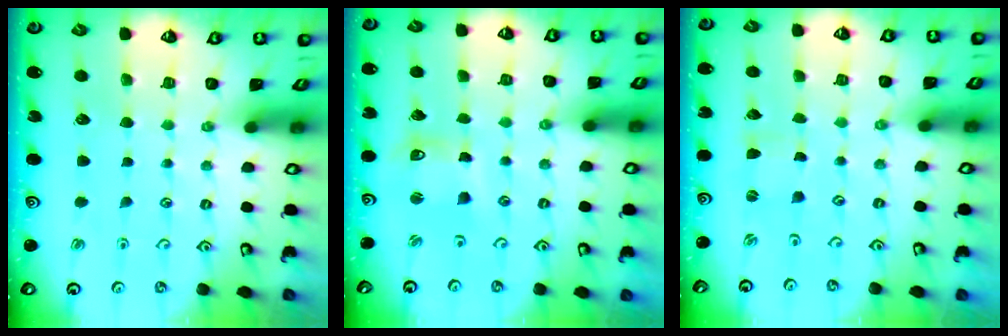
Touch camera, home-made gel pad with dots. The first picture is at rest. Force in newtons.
{"total": 6.5, "press": 6.4, "slide": 1.2}
{"total": 0.7, "press": 0.7, "slide": 0.0}